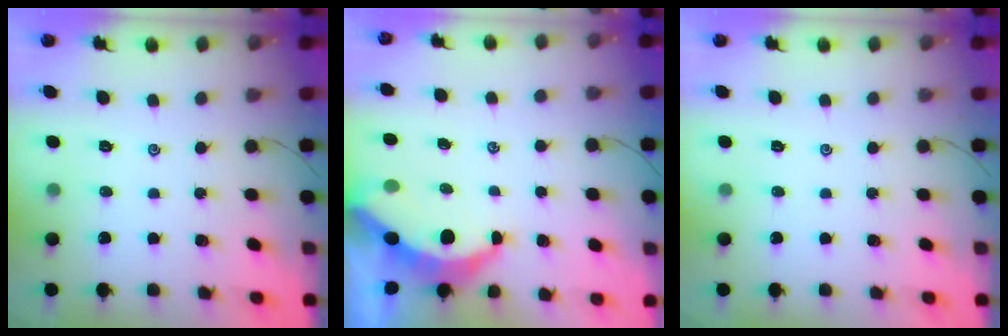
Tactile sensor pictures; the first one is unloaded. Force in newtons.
{"total": 5.7, "press": 5.7, "slide": 0.7}
{"total": 0.0}